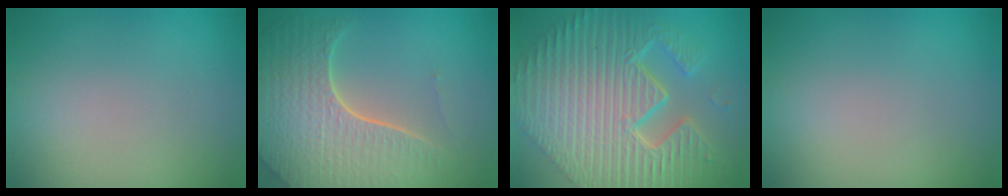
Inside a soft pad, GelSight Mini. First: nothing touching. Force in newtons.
{"total": 7.3, "press": 5.3, "slide": 5.0}
{"total": 12.5, "press": 8.2, "slide": 9.5}
{"total": 0.0}